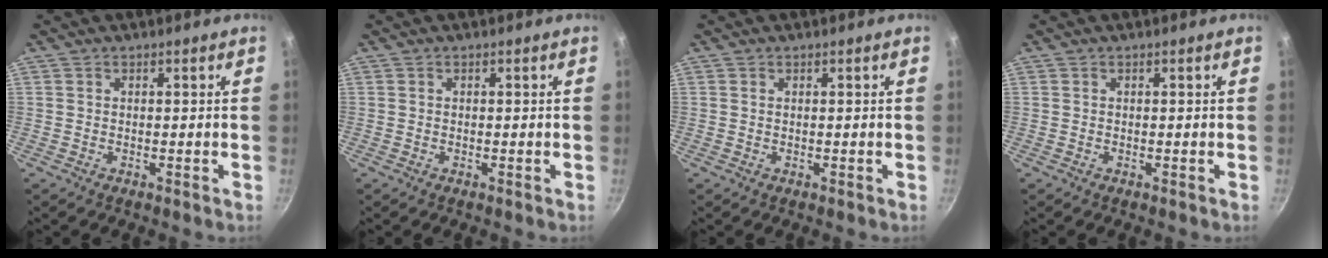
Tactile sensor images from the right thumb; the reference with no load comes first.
{"total": 0.0}
{"total": 0.0}
{"total": 0.0}